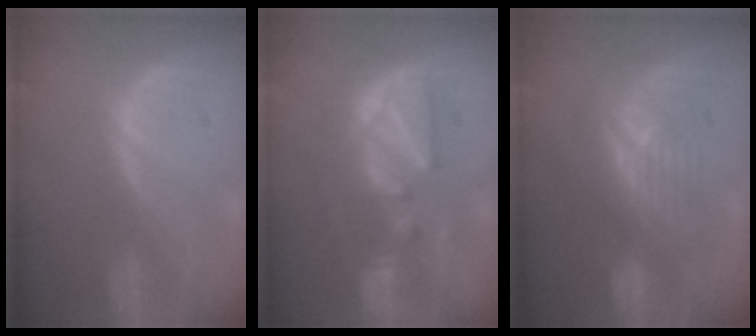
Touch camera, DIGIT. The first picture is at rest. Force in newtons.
{"total": 8.6, "press": 8.5, "slide": 1.5}
{"total": 7.9, "press": 7.4, "slide": 2.9}